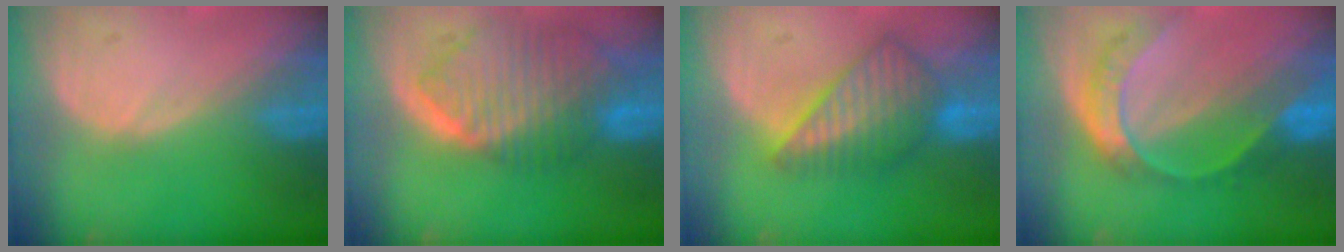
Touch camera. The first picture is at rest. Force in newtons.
{"total": 9.9, "press": 8.5, "slide": 5.1}
{"total": 7.5, "press": 6.9, "slide": 2.9}
{"total": 7.6, "press": 6.3, "slide": 4.3}